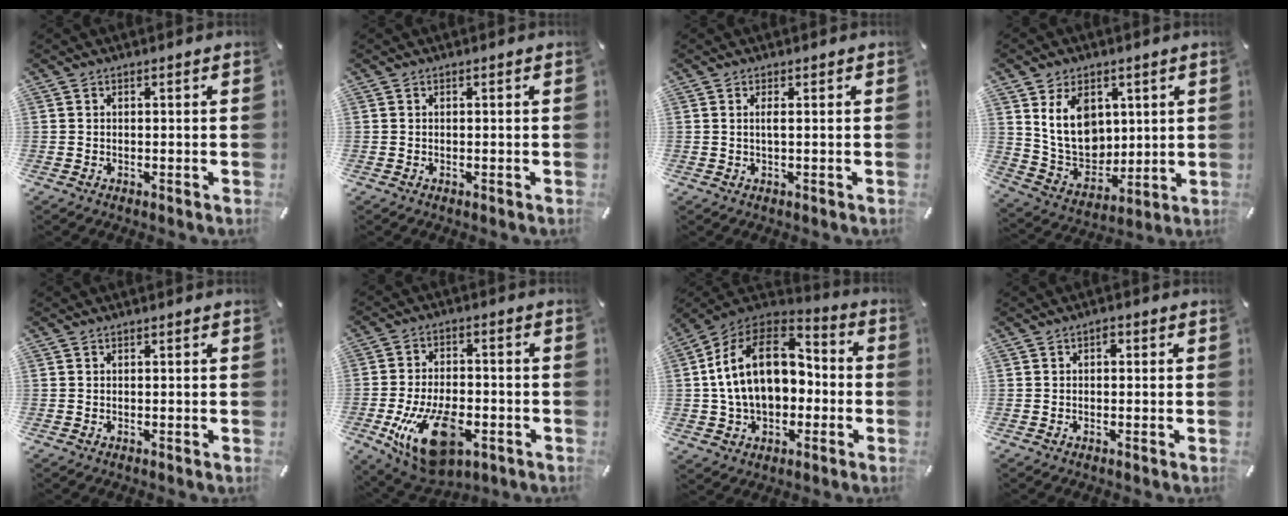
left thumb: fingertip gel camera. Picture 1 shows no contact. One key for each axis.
{"total": 0.0}
{"total": 1.6, "fx": 0.2, "fy": 0.1, "fz": 1.5, "tx": -0.032, "ty": -0.002, "tz": 0.002}
{"total": 13.2, "fx": 4.2, "fy": 10.6, "fz": 6.7, "tx": -0.133, "ty": -0.016, "tz": 0.083}
{"total": 0.0}
{"total": 17.2, "fx": -6.2, "fy": 9.6, "fz": 12.9, "tx": -0.233, "ty": 0.018, "tz": -0.097}
{"total": 19.9, "fx": 1.1, "fy": 14.3, "fz": 13.8, "tx": -0.270, "ty": 0.012, "tz": 0.018}
{"total": 1.2, "fx": 0.0, "fy": 0.9, "fz": 0.8, "tx": -0.017, "ty": 0.007, "tz": -0.001}